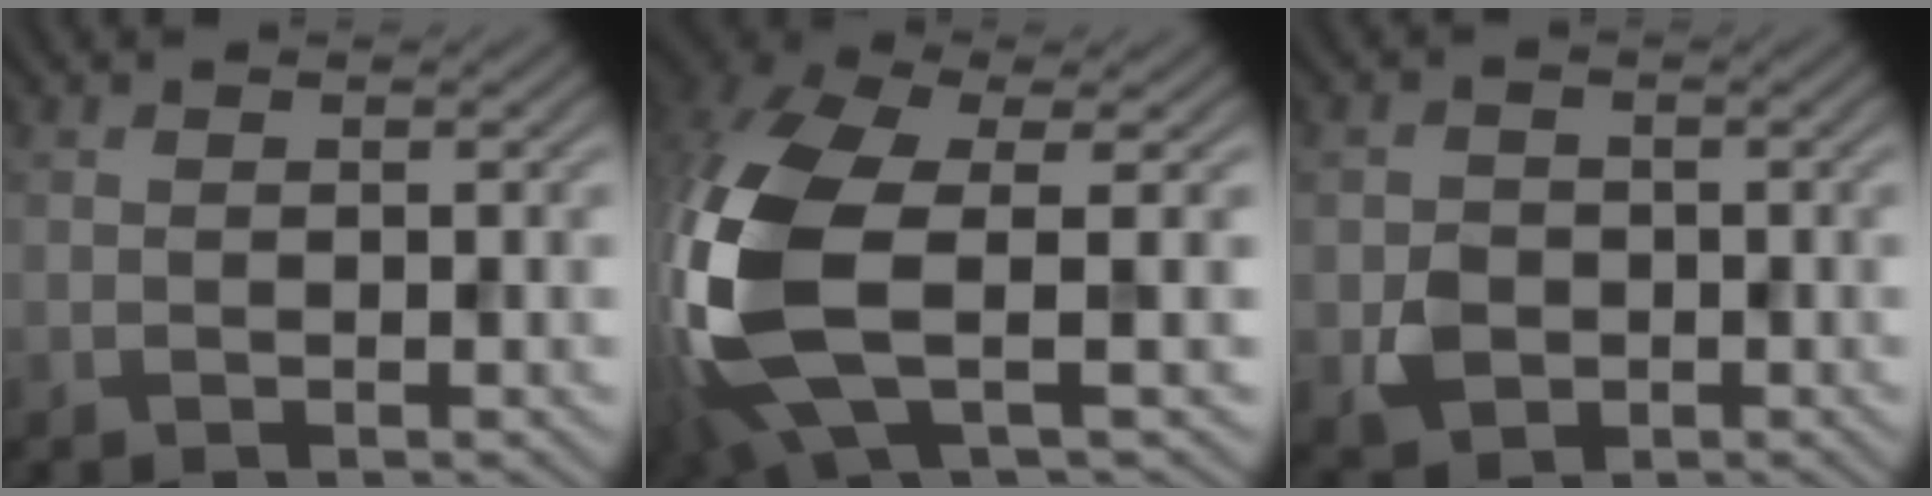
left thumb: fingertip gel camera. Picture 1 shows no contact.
{"total": 13.9, "force": [-1.6, 5.9, 12.5], "torque": [-0.323, -0.020, -0.032]}
{"total": 3.1, "force": [-0.8, 2.7, 1.2], "torque": [-0.025, -0.006, -0.016]}